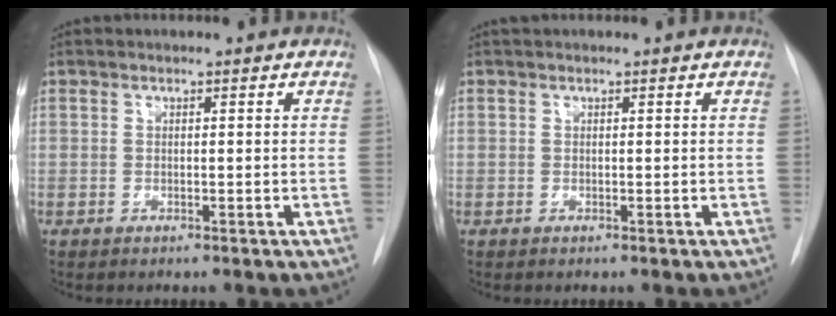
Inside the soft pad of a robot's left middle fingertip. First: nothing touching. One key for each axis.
{"total": 0.7, "fx": 0.7, "fy": 0.3, "fz": 0.2, "tx": -0.009, "ty": 0.021, "tz": 0.014}